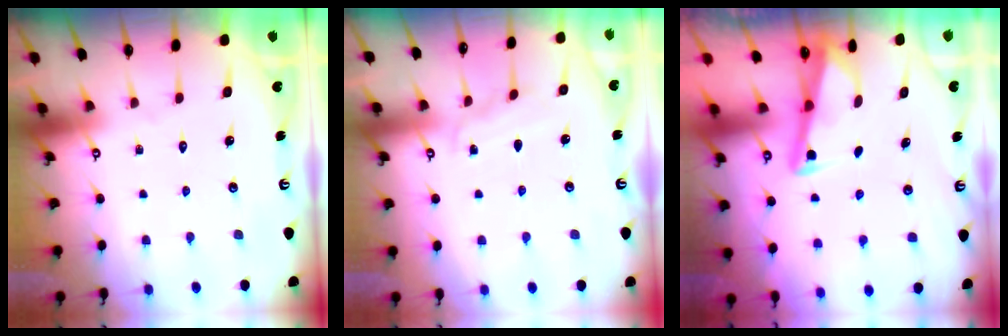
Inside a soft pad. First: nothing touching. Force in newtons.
{"total": 4.8, "press": 4.8, "slide": 0.2}
{"total": 3.0, "press": 2.9, "slide": 0.3}